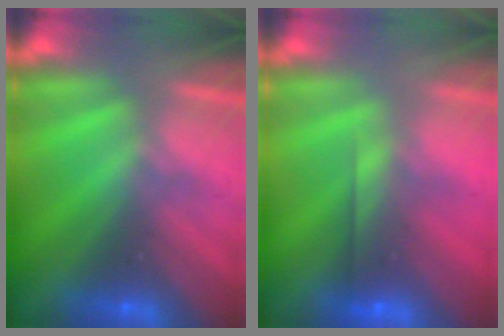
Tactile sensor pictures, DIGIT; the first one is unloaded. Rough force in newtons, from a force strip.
{"total": 2.6}